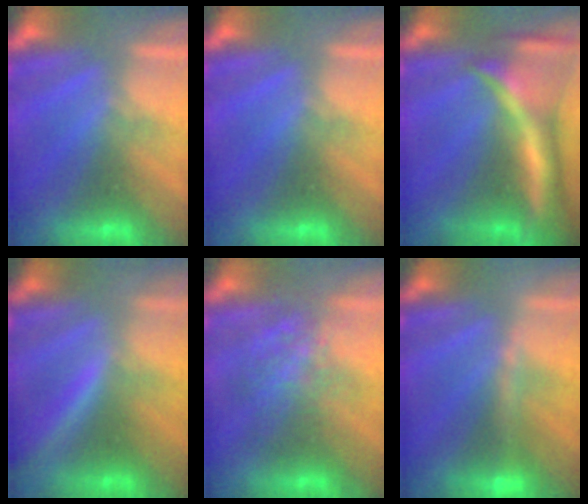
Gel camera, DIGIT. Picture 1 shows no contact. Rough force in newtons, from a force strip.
{"total": 0.0}
{"total": 7.0}
{"total": 1.7}
{"total": 2.2}
{"total": 3.8}